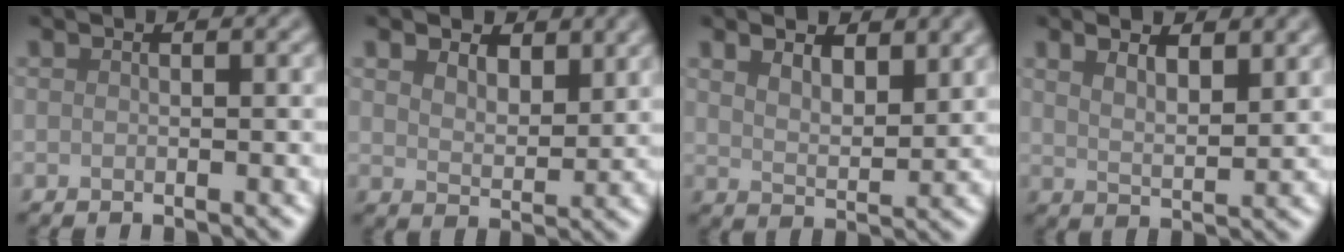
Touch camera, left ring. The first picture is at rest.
{"total": 3.6, "force": [2.2, 2.1, 1.9], "torque": [-0.041, -0.005, 0.035]}
{"total": 3.9, "force": [2.5, 1.7, 2.5], "torque": [-0.048, -0.006, 0.045]}
{"total": 3.7, "force": [2.5, 1.2, 2.5], "torque": [-0.044, 0.001, 0.041]}